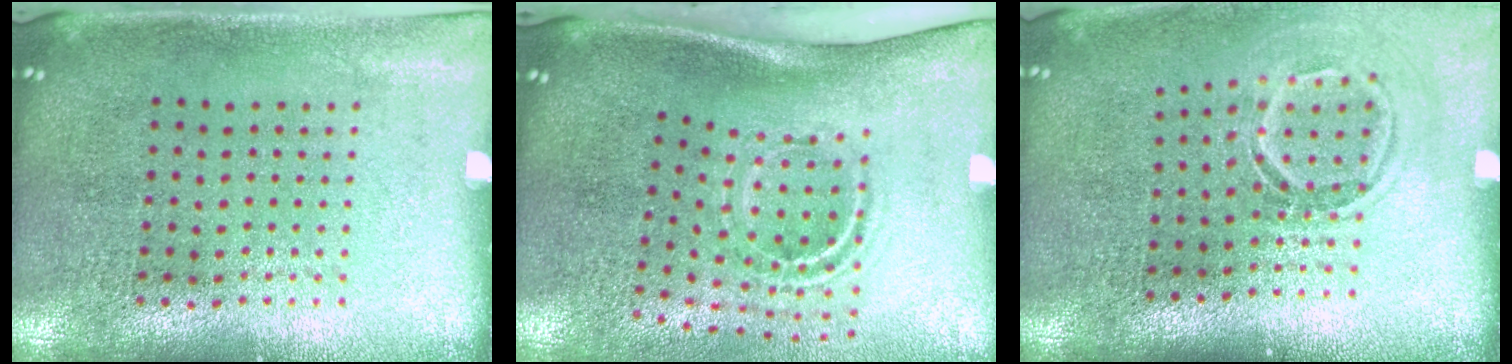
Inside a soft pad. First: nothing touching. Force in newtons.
{"total": 2.1, "press": 1.2, "slide": 1.7}
{"total": 1.6, "press": 1.1, "slide": 1.2}